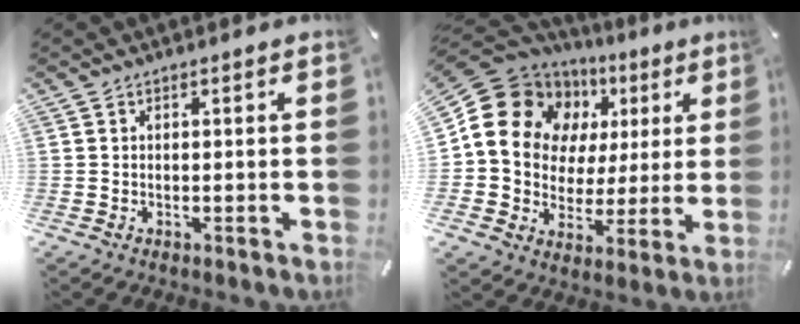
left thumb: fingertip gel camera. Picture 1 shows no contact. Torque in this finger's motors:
{"motor_torque": [1.91, 2.21, 2.36, -0.41, 0.45]}